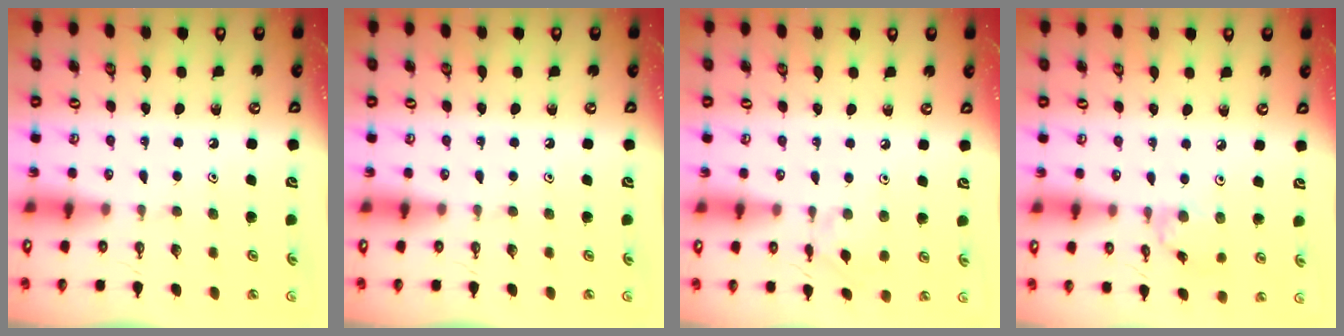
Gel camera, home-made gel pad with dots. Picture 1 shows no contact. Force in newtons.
{"total": 0.0}
{"total": 1.6, "press": 1.5, "slide": 0.4}
{"total": 2.2, "press": 2.2, "slide": 0.4}